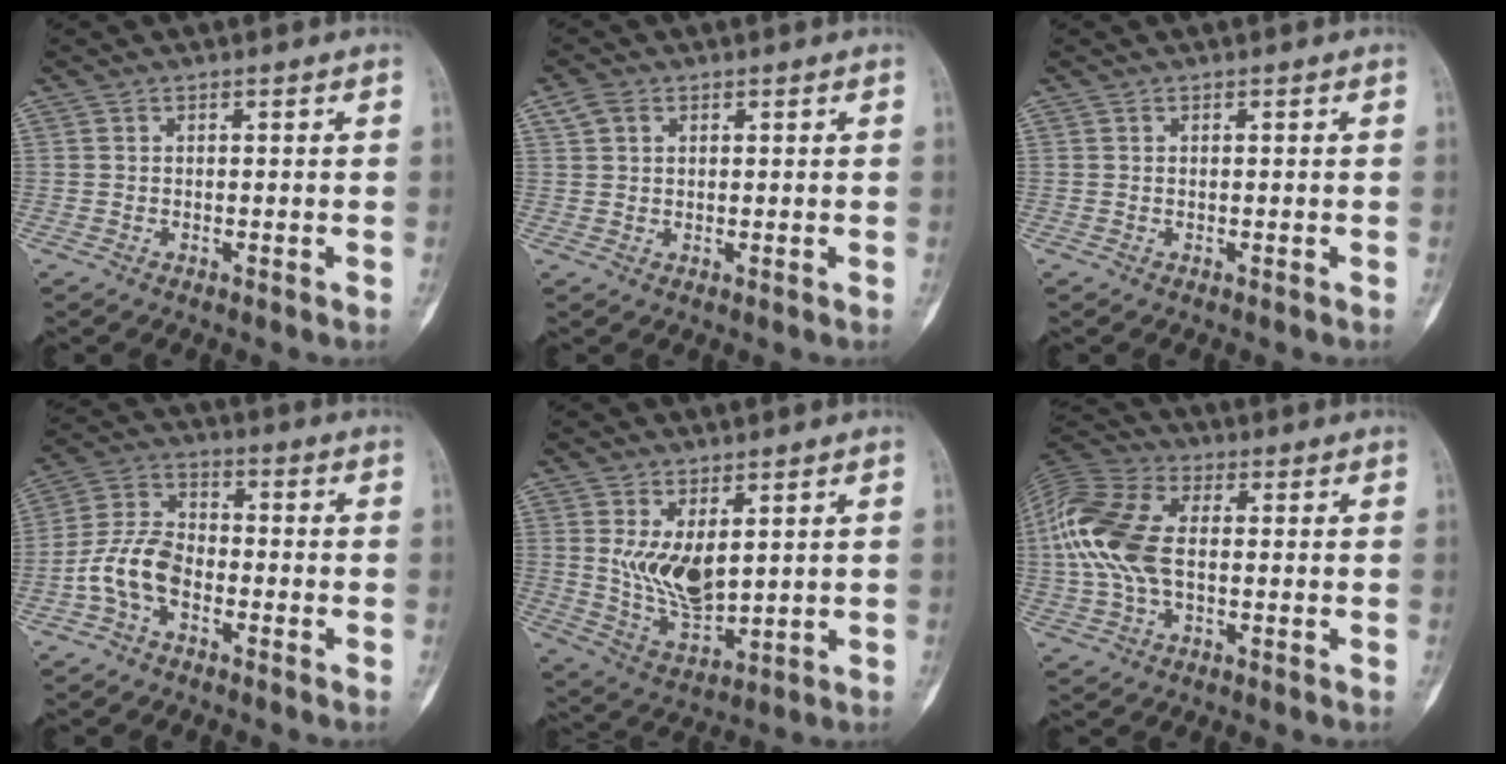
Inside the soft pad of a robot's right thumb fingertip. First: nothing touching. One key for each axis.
{"total": 2.9, "fx": 1.4, "fy": 2.0, "fz": 1.7, "tx": -0.033, "ty": 0.006, "tz": 0.031}
{"total": 0.0}
{"total": 9.0, "fx": -3.4, "fy": 5.5, "fz": 6.3, "tx": -0.121, "ty": 0.033, "tz": -0.076}
{"total": 9.2, "fx": 2.5, "fy": 4.7, "fz": 7.6, "tx": -0.131, "ty": -0.028, "tz": 0.065}
{"total": 14.9, "fx": 0.4, "fy": 8.5, "fz": 12.2, "tx": -0.275, "ty": 0.023, "tz": 0.002}